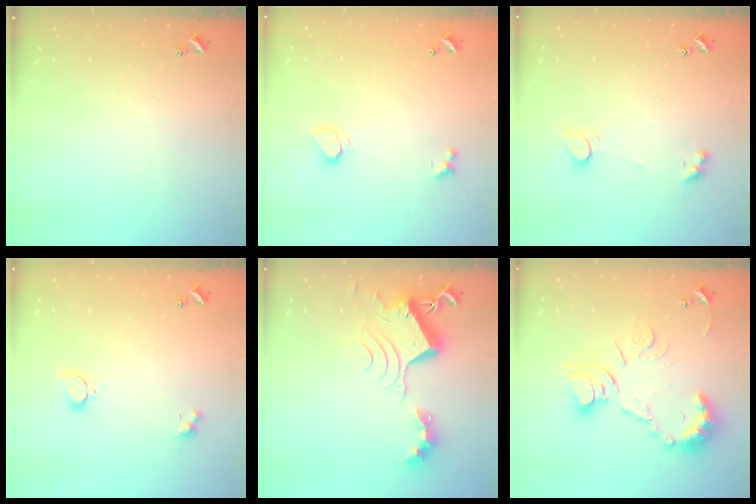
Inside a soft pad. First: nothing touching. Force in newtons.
{"total": 1.7, "press": 1.7, "slide": 0.2}
{"total": 2.5, "press": 2.4, "slide": 0.5}
{"total": 1.0, "press": 0.8, "slide": 0.6}
{"total": 11.7, "press": 11.7, "slide": 1.3}
{"total": 14.6, "press": 14.5, "slide": 1.5}